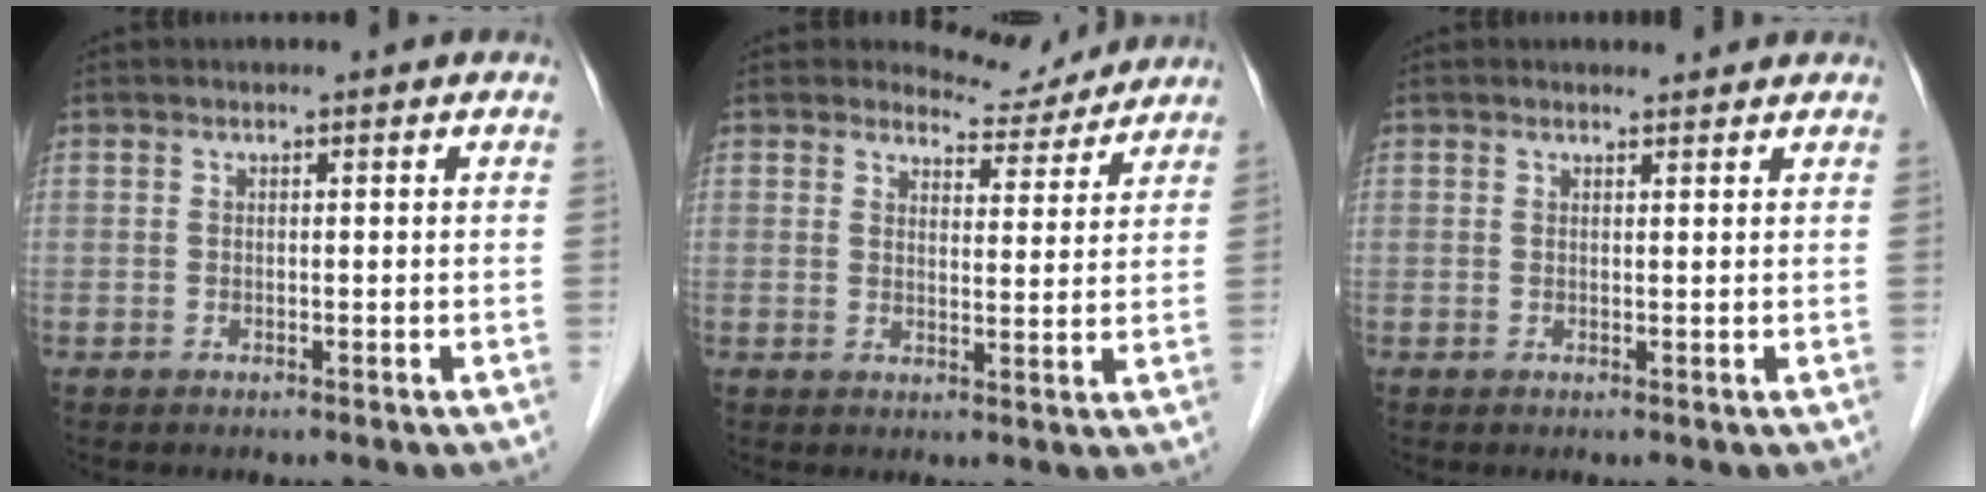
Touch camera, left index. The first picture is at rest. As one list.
[{"total": 5.3, "force": [5.1, 1.3, -0.7], "torque": [0.005, -0.006, 0.064]}, {"total": 1.4, "force": [1.4, 0.3, 0.0], "torque": [-0.012, 0.003, 0.020]}]